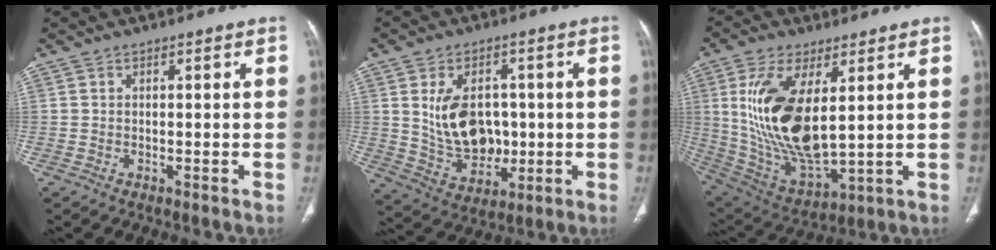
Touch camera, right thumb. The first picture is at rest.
{"total": 12.2, "force": [1.1, 8.7, 8.5], "torque": [-0.113, -0.005, 0.039]}
{"total": 19.5, "force": [4.1, 8.7, 16.9], "torque": [-0.333, -0.027, 0.095]}